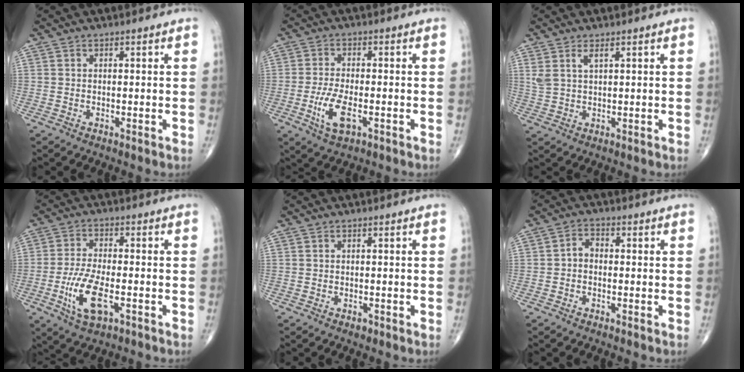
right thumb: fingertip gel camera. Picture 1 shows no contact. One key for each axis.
{"total": 6.8, "fx": -2.4, "fy": 2.9, "fz": 5.7, "tx": -0.116, "ty": 0.004, "tz": -0.041}
{"total": 3.1, "fx": 1.7, "fy": 0.9, "fz": 2.4, "tx": -0.054, "ty": -0.004, "tz": 0.041}
{"total": 9.4, "fx": -3.2, "fy": 3.8, "fz": 7.9, "tx": -0.165, "ty": 0.006, "tz": -0.057}
{"total": 0.7, "fx": -0.5, "fy": 0.4, "fz": 0.4, "tx": -0.005, "ty": 0.000, "tz": -0.007}
{"total": 2.6, "fx": -0.6, "fy": 1.9, "fz": 1.7, "tx": -0.020, "ty": 0.014, "tz": -0.020}